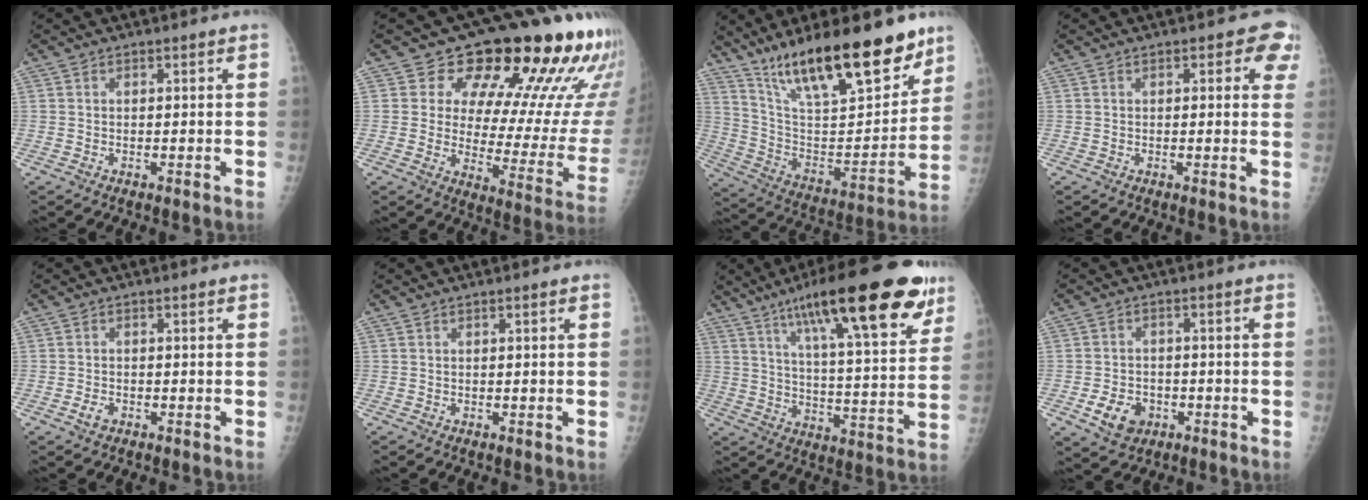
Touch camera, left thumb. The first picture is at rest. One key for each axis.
{"total": 22.2, "fx": 15.7, "fy": 9.0, "fz": 12.8, "tx": -0.114, "ty": -0.089, "tz": 0.192}
{"total": 26.3, "fx": 18.2, "fy": 7.8, "fz": 17.3, "tx": -0.248, "ty": -0.069, "tz": 0.313}
{"total": 5.0, "fx": 2.3, "fy": 2.7, "fz": 3.5, "tx": 0.003, "ty": -0.003, "tz": 0.015}
{"total": 1.8, "fx": -0.9, "fy": 1.2, "fz": 1.0, "tx": -0.019, "ty": 0.002, "tz": -0.017}
{"total": 0.0}
{"total": 25.7, "fx": 15.0, "fy": 6.2, "fz": 19.9, "tx": -0.278, "ty": -0.032, "tz": 0.227}
{"total": 6.6, "fx": -2.5, "fy": 5.1, "fz": 3.4, "tx": -0.044, "ty": 0.010, "tz": -0.035}